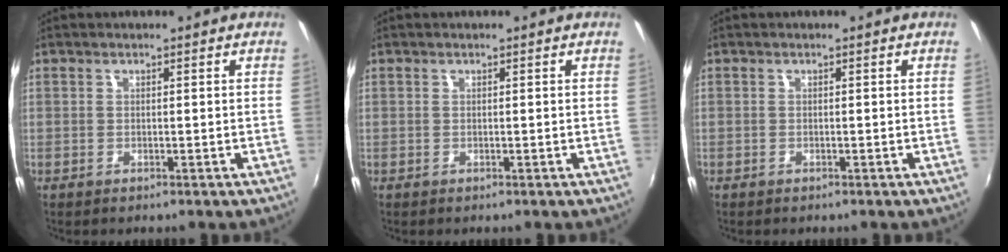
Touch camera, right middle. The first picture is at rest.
{"total": 0.0}
{"total": 0.0}